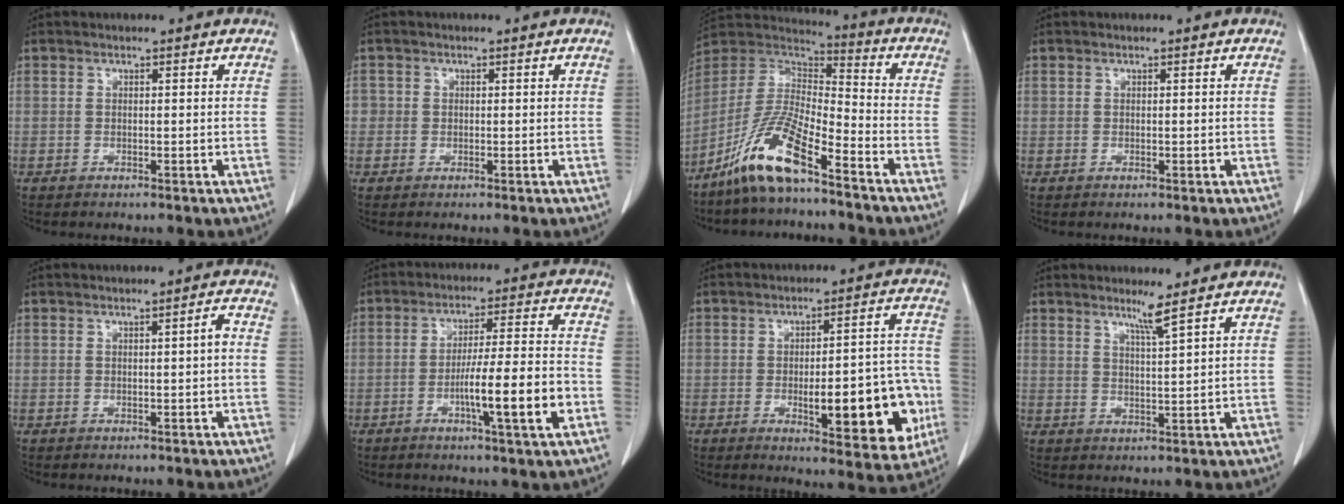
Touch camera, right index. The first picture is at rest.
{"total": 1.4, "force": [0.0, 1.4, 0.2], "torque": [0.010, 0.005, -0.004]}
{"total": 12.8, "force": [-8.6, 2.2, 9.2], "torque": [-0.194, 0.001, -0.167]}
{"total": 0.0}
{"total": 1.3, "force": [-0.1, -0.1, 1.3], "torque": [-0.021, 0.003, 0.001]}
{"total": 11.2, "force": [-3.7, 0.0, 10.5], "torque": [-0.171, -0.002, -0.062]}
{"total": 15.3, "force": [-3.9, 4.5, 14.1], "torque": [-0.156, 0.020, -0.041]}
{"total": 3.1, "force": [2.2, -1.2, 1.8], "torque": [-0.034, -0.012, 0.043]}